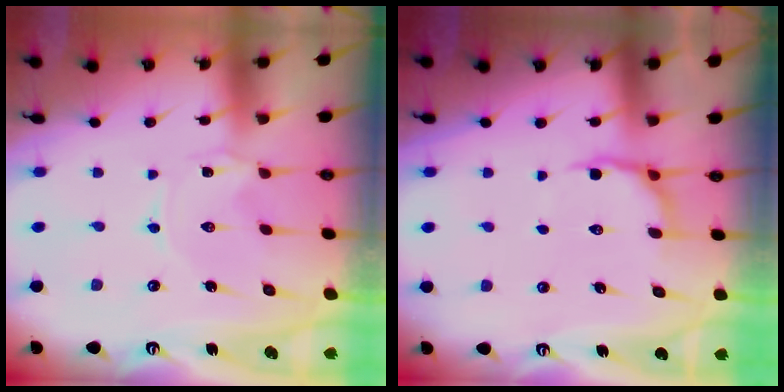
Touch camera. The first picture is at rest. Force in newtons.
{"total": 6.3, "press": 5.7, "slide": 2.7}